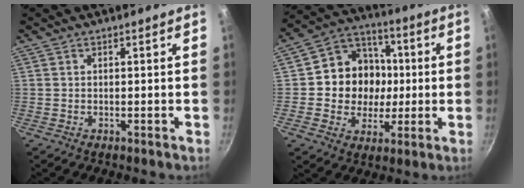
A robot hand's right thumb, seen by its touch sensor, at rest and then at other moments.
{"total": 14.2, "force": [0.3, 12.9, 6.1], "torque": [-0.065, 0.022, -0.005]}